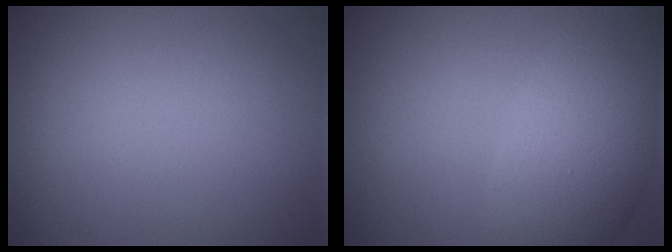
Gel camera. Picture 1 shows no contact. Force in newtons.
{"total": 6.2, "press": 6.2, "slide": 0.3}